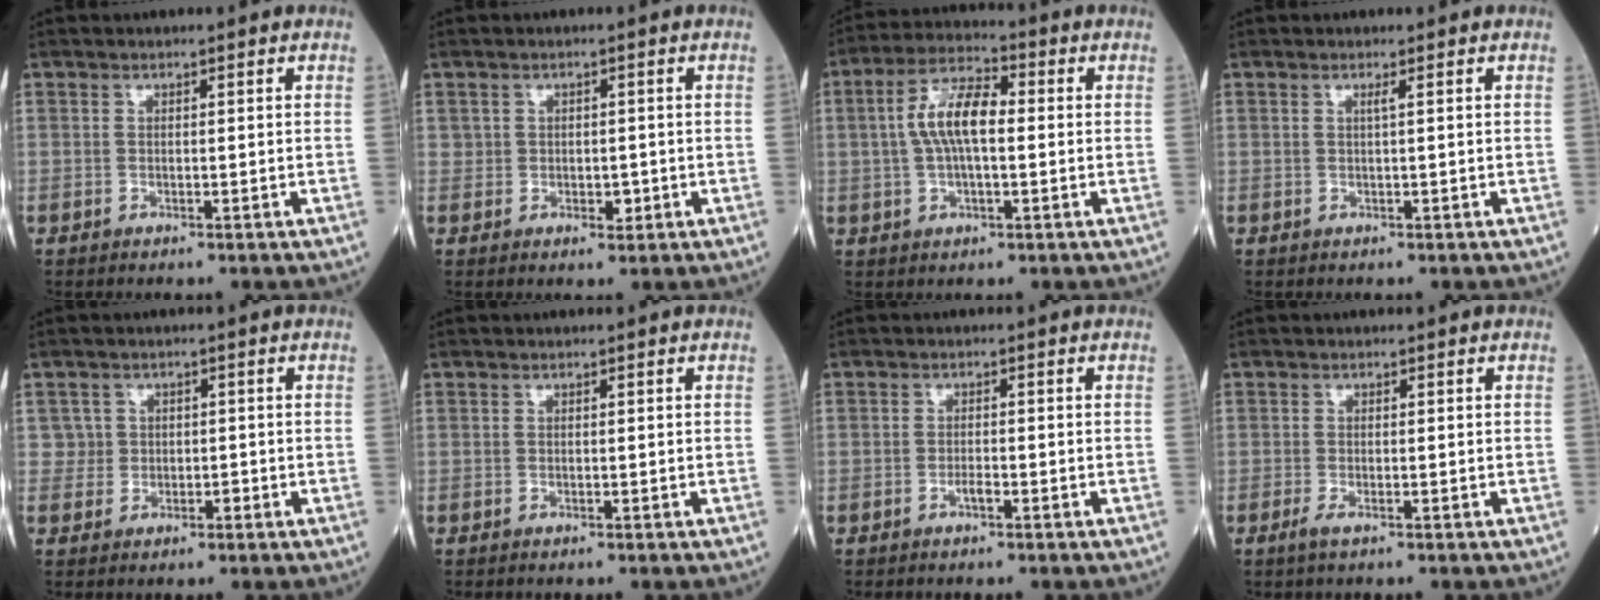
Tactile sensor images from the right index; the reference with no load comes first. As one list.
[{"total": 2.1, "force": [-0.2, 1.7, 1.2], "torque": [-0.012, 0.001, 0.001]}, {"total": 8.4, "force": [0.5, 2.9, 7.8], "torque": [-0.161, 0.021, 0.005]}, {"total": 0.6, "force": [0.2, -0.2, 0.5], "torque": [-0.014, -0.002, 0.005]}, {"total": 2.4, "force": [0.0, 2.4, 0.0], "torque": [0.012, 0.007, 0.000]}, {"total": 0.0}, {"total": 1.6, "force": [-0.7, 0.9, 1.1], "torque": [-0.034, 0.003, -0.011]}, {"total": 1.2, "force": [-0.7, 0.2, 1.0], "torque": [-0.021, -0.003, -0.013]}]